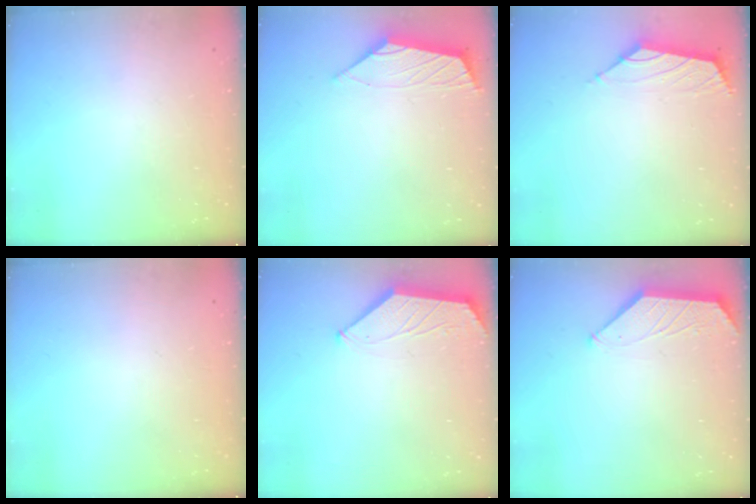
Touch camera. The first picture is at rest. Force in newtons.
{"total": 2.9, "press": 2.8, "slide": 0.6}
{"total": 1.6, "press": 1.4, "slide": 0.6}
{"total": 0.0}
{"total": 1.8, "press": 1.8, "slide": 0.2}
{"total": 1.4, "press": 1.4, "slide": 0.3}